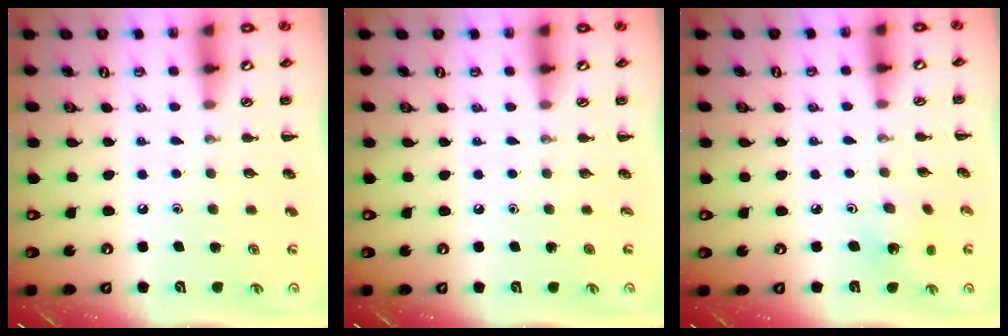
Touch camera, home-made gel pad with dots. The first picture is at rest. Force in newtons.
{"total": 0.0}
{"total": 1.8, "press": 1.6, "slide": 0.7}